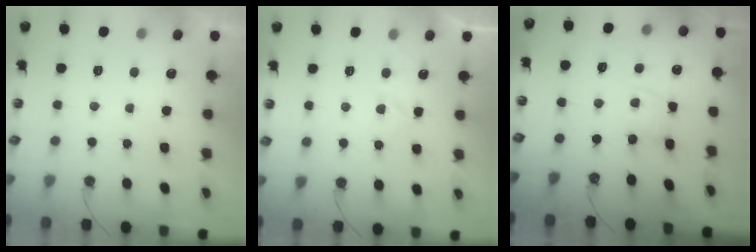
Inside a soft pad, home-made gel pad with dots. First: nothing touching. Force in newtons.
{"total": 1.5, "press": 1.4, "slide": 0.4}
{"total": 1.5, "press": 1.5, "slide": 0.1}